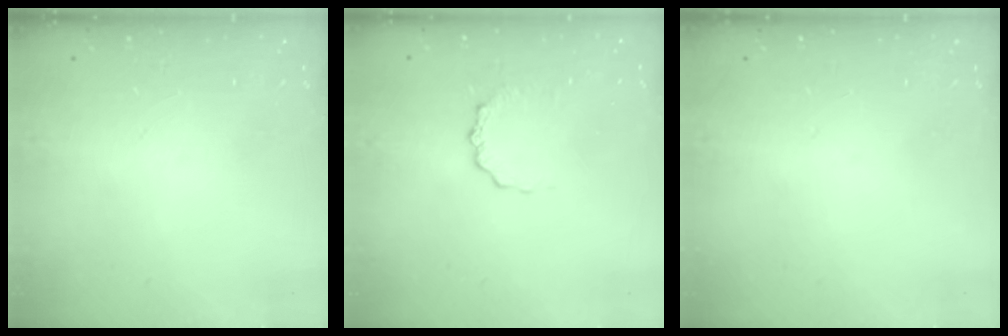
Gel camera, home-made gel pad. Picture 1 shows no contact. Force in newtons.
{"total": 2.3, "press": 2.2, "slide": 0.3}
{"total": 0.0}